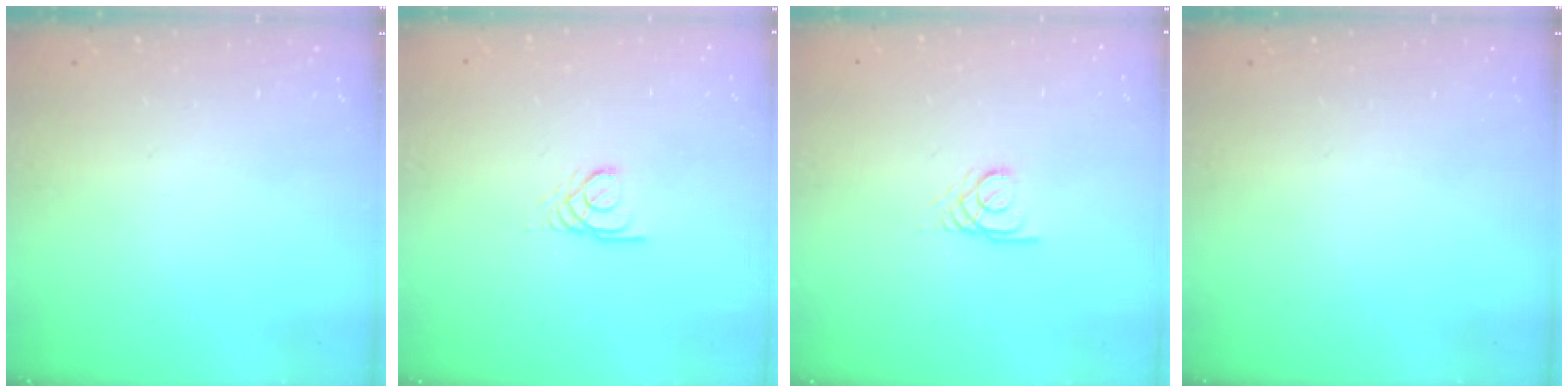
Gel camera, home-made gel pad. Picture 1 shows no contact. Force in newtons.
{"total": 2.6, "press": 2.6, "slide": 0.1}
{"total": 2.5, "press": 2.5, "slide": 0.2}
{"total": 0.0}